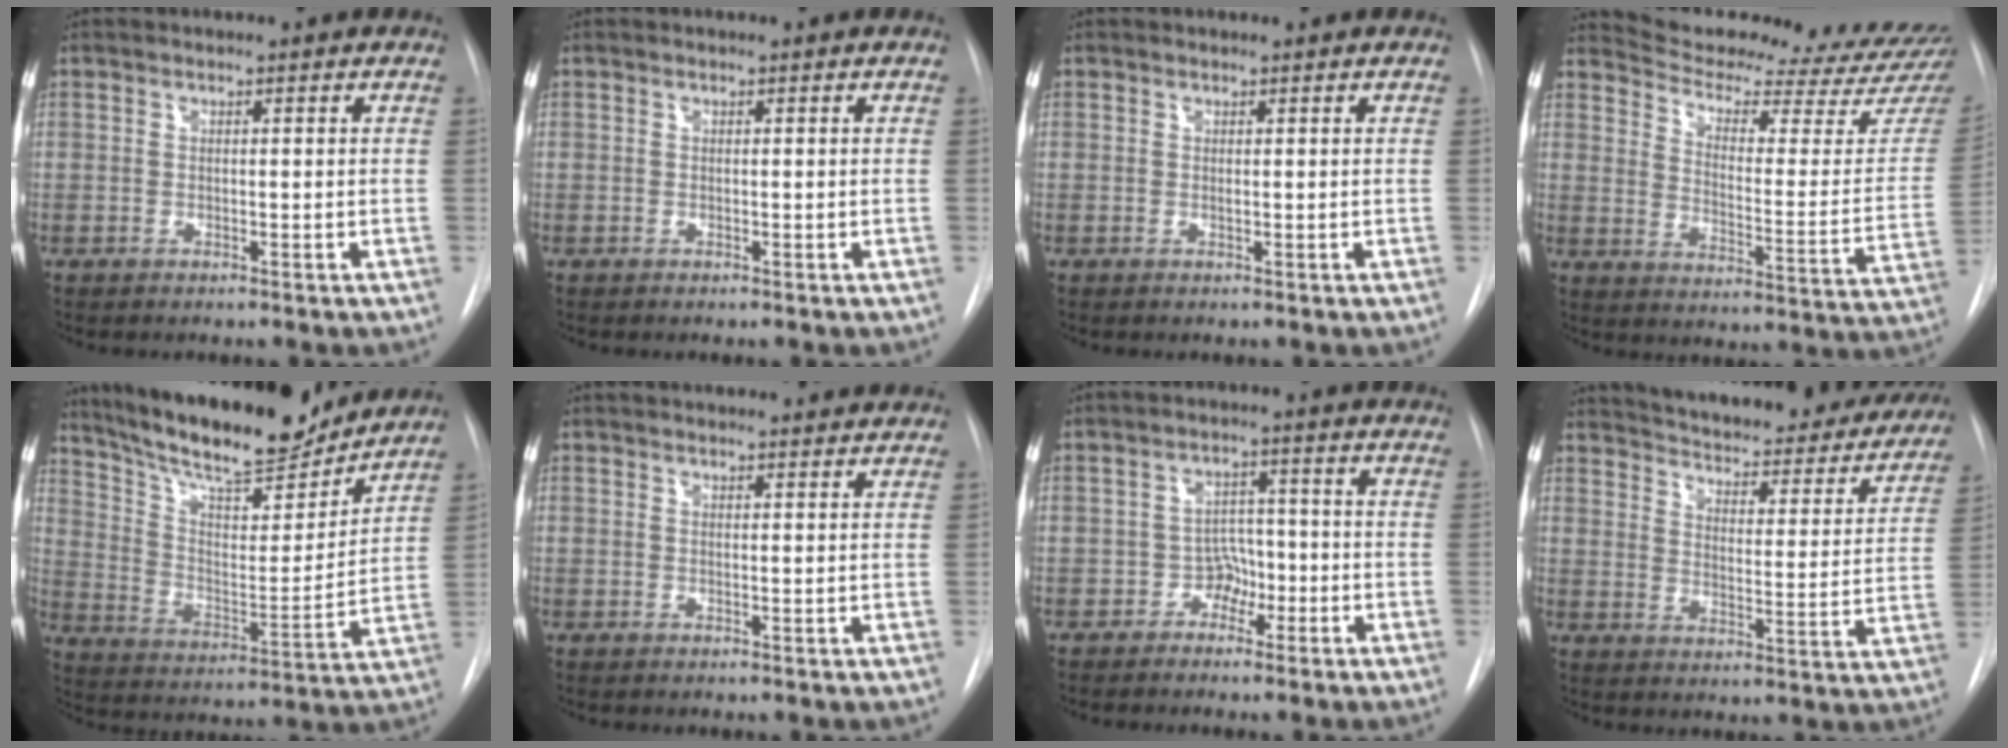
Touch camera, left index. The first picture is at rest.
{"total": 0.0}
{"total": 0.7, "force": [-0.7, 0.1, -0.1], "torque": [-0.004, -0.008, -0.009]}
{"total": 22.6, "force": [21.3, 0.1, 7.6], "torque": [-0.115, -0.115, 0.274]}
{"total": 19.3, "force": [17.0, 3.4, 8.4], "torque": [-0.148, -0.014, 0.272]}
{"total": 7.0, "force": [6.7, 1.2, 1.7], "torque": [-0.017, 0.019, 0.071]}
{"total": 3.8, "force": [-2.7, 2.5, 0.9], "torque": [-0.005, 0.006, -0.045]}
{"total": 27.9, "force": [25.2, 6.6, 10.0], "torque": [-0.159, -0.067, 0.307]}